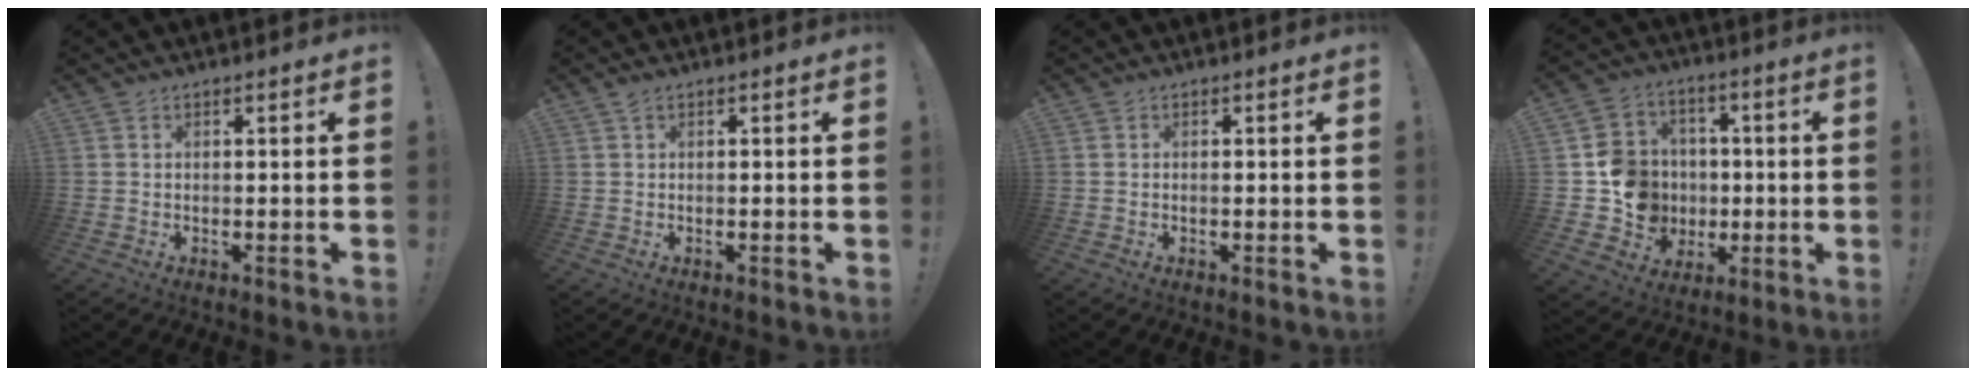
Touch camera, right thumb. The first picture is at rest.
{"total": 1.0, "force": [0.6, 0.1, 0.8], "torque": [-0.009, -0.003, 0.009]}
{"total": 0.0}
{"total": 13.3, "force": [-1.6, 12.5, 4.2], "torque": [-0.053, 0.020, -0.015]}